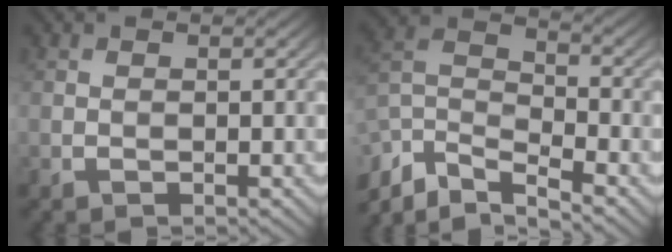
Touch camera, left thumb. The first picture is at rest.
{"total": 8.3, "force": [-5.8, 2.8, 5.1], "torque": [-0.110, -0.007, -0.128]}